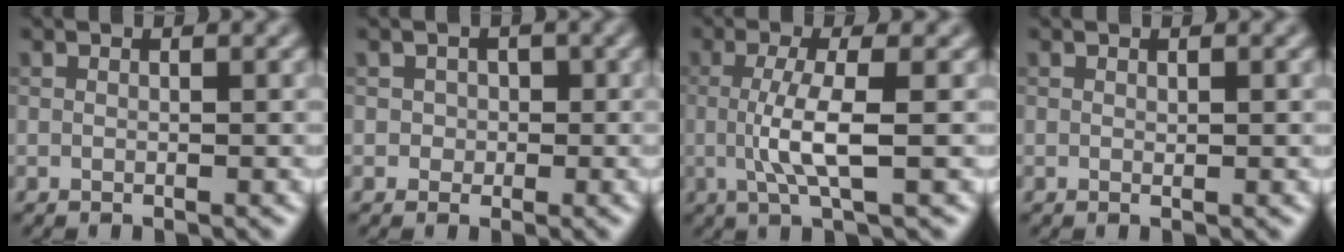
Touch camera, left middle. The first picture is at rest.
{"total": 1.1, "force": [0.1, 1.1, 0.1], "torque": [0.008, -0.001, 0.001]}
{"total": 4.4, "force": [-0.2, 0.9, 4.3], "torque": [-0.090, -0.006, -0.006]}
{"total": 0.5, "force": [0.2, 0.1, 0.5], "torque": [-0.006, 0.000, 0.002]}